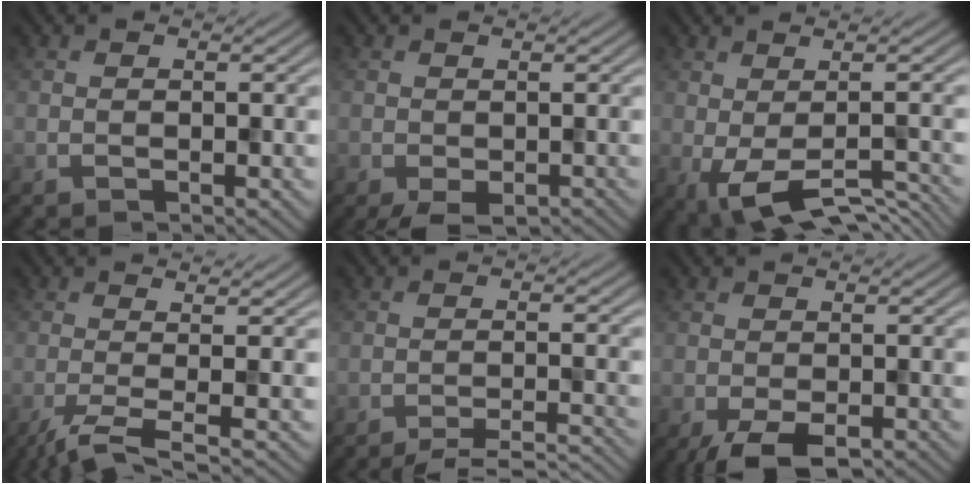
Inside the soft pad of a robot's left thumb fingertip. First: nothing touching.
{"total": 3.4, "force": [-2.0, 1.9, 2.0], "torque": [-0.040, -0.011, -0.036]}
{"total": 7.0, "force": [-2.5, 2.0, 6.3], "torque": [-0.099, -0.004, -0.036]}
{"total": 5.3, "force": [-1.7, 0.9, 4.9], "torque": [-0.073, -0.002, -0.045]}
{"total": 5.9, "force": [-5.2, 0.7, 2.8], "torque": [-0.048, 0.004, -0.079]}
{"total": 5.3, "force": [-3.2, 2.5, 3.4], "torque": [-0.059, -0.017, -0.051]}